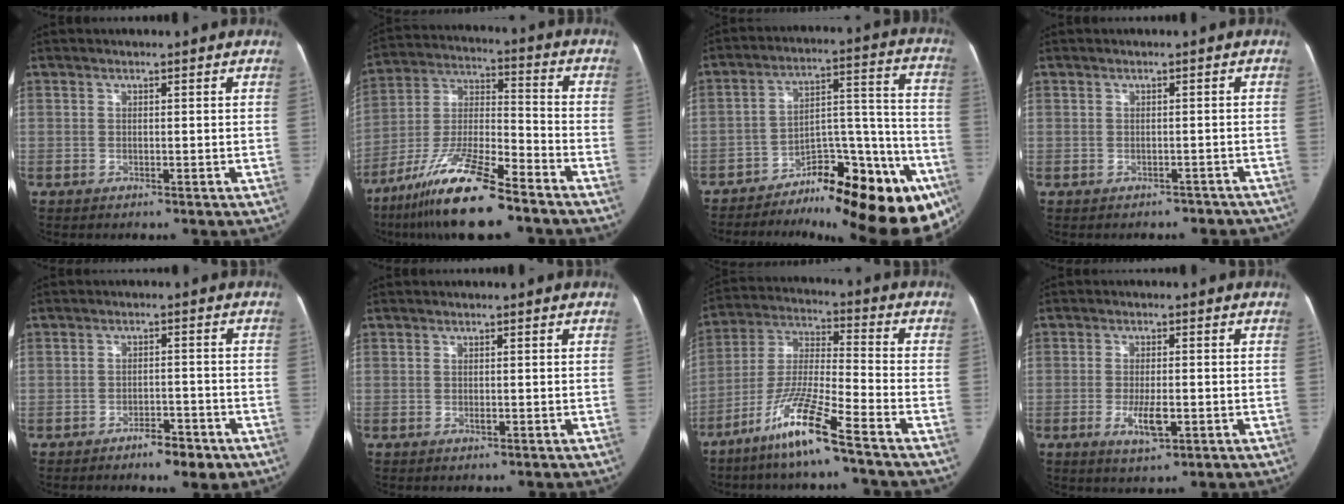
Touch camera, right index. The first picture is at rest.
{"total": 15.1, "force": [-11.1, 1.8, 10.2], "torque": [-0.205, -0.015, -0.201]}
{"total": 22.2, "force": [-16.0, 6.5, 13.9], "torque": [-0.098, 0.056, -0.219]}
{"total": 3.6, "force": [-2.9, 2.1, 0.1], "torque": [-0.002, 0.018, -0.033]}
{"total": 4.5, "force": [-3.1, 1.8, 2.8], "torque": [-0.036, 0.007, -0.042]}
{"total": 0.6, "force": [-0.2, 0.3, 0.5], "torque": [-0.008, -0.004, -0.003]}
{"total": 12.3, "force": [-8.2, -0.6, 9.1], "torque": [-0.189, -0.028, -0.162]}
{"total": 4.7, "force": [-1.6, 1.4, 4.2], "torque": [-0.078, -0.011, -0.025]}